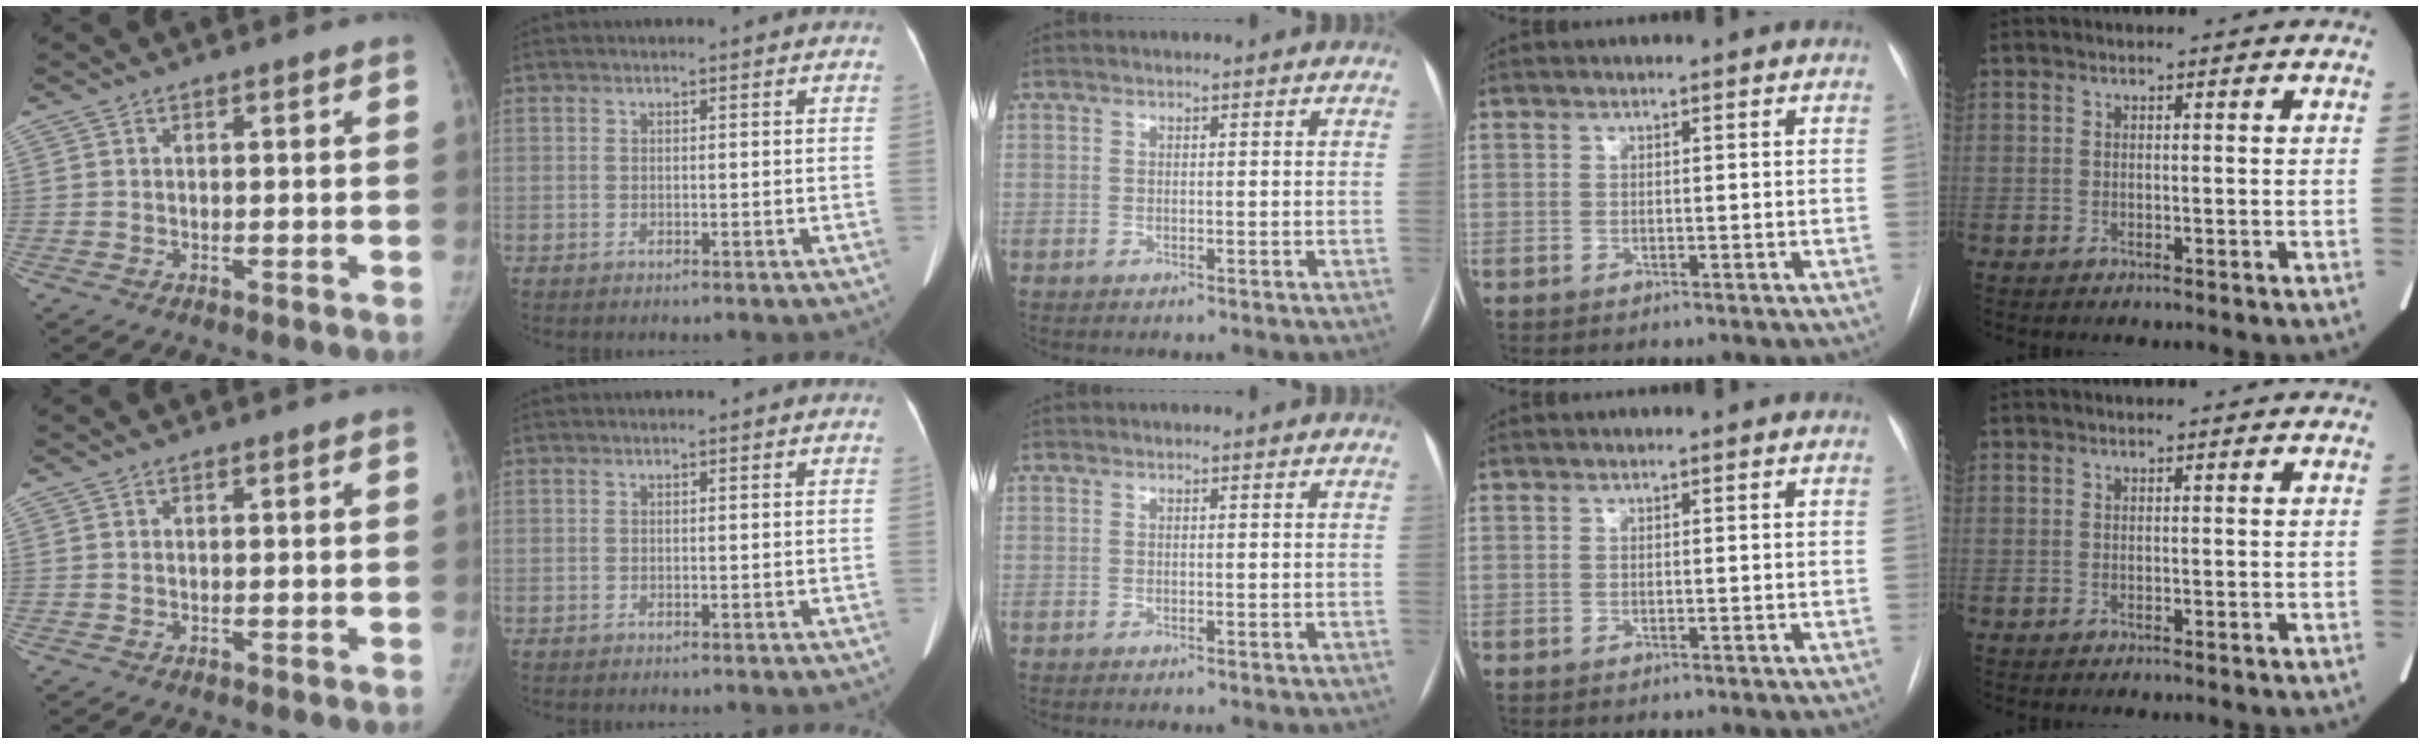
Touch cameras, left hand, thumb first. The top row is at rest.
{}